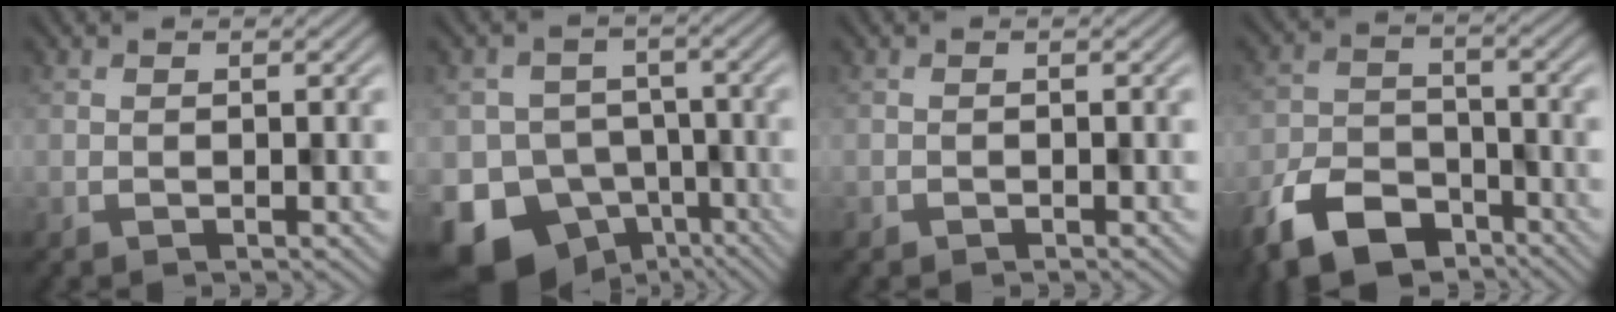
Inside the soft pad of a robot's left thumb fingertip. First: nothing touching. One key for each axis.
{"total": 12.8, "fx": -7.8, "fy": 9.6, "fz": 3.4, "tx": -0.089, "ty": -0.033, "tz": -0.116}
{"total": 0.6, "fx": -0.2, "fy": 0.3, "fz": -0.4, "tx": 0.011, "ty": 0.001, "tz": -0.004}
{"total": 9.6, "fx": -7.0, "fy": 4.9, "fz": 4.3, "tx": -0.089, "ty": -0.017, "tz": -0.138}